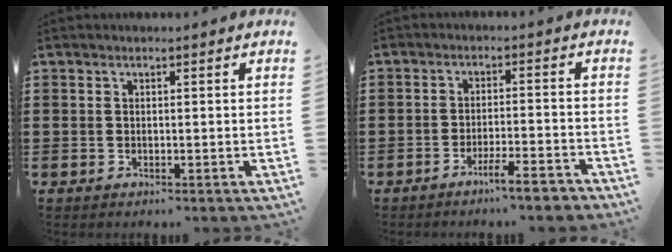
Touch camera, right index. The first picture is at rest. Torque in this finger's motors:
{"motor_torque": [2.14, 0.00, 0.01, 0.00]}